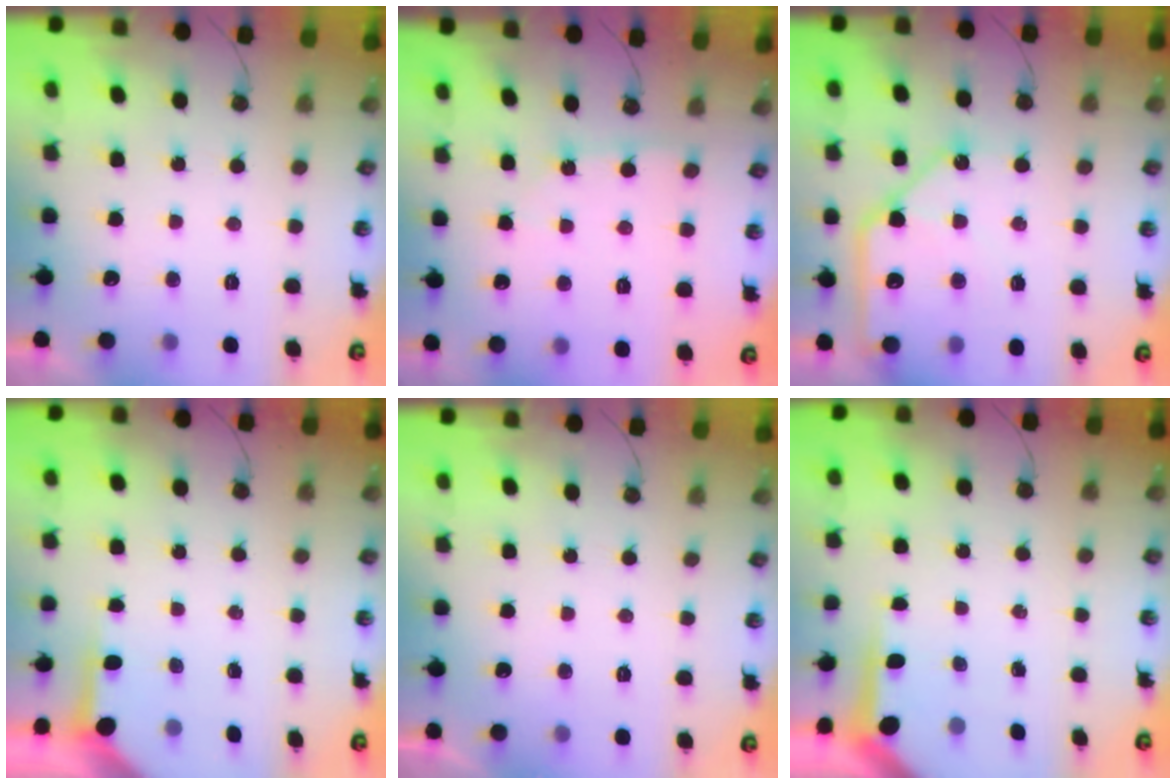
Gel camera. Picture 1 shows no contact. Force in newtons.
{"total": 3.2, "press": 3.1, "slide": 0.4}
{"total": 13.1, "press": 13.1, "slide": 0.8}
{"total": 3.4, "press": 3.4, "slide": 0.3}
{"total": 0.0}
{"total": 3.8, "press": 3.8, "slide": 0.4}